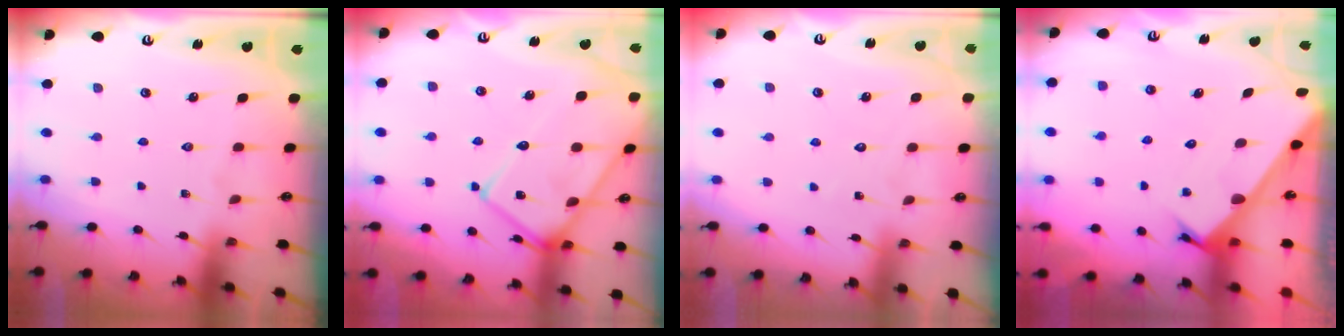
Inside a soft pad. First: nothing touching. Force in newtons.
{"total": 14.1, "press": 14.1, "slide": 1.2}
{"total": 4.8, "press": 4.8, "slide": 0.4}
{"total": 3.7, "press": 3.7, "slide": 0.2}